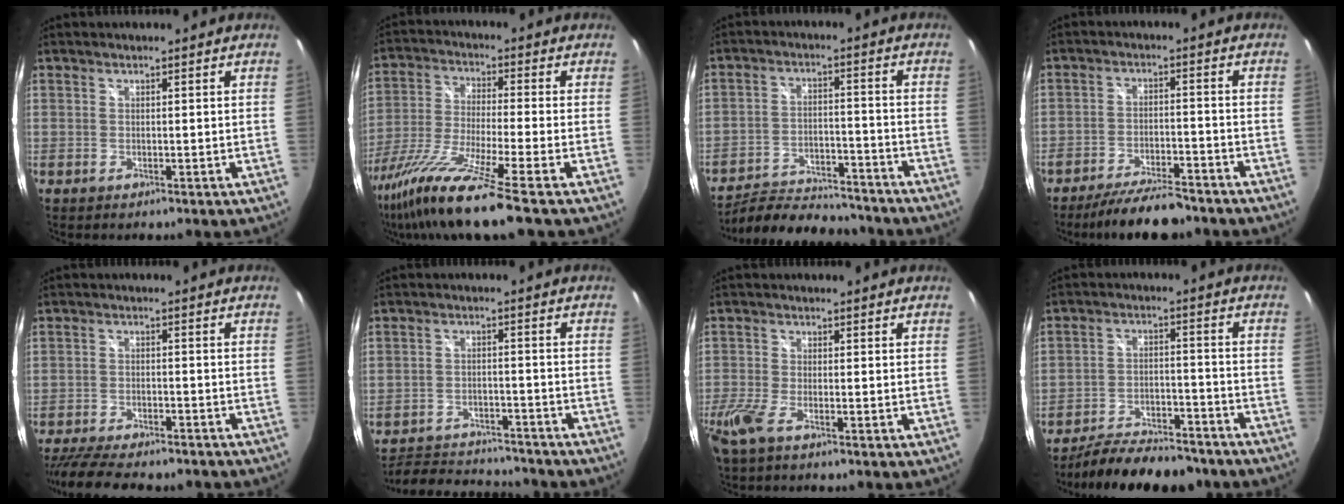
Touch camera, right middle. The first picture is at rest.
{"total": 14.8, "force": [-10.6, -1.4, 10.2], "torque": [-0.208, -0.045, -0.195]}
{"total": 15.1, "force": [-13.7, 3.2, 5.4], "torque": [-0.117, -0.001, -0.209]}
{"total": 11.2, "force": [-9.6, 2.8, 5.0], "torque": [-0.109, -0.006, -0.149]}
{"total": 14.7, "force": [-12.5, 3.2, 7.1], "torque": [-0.145, -0.037, -0.191]}
{"total": 14.0, "force": [-12.7, 3.7, 4.8], "torque": [-0.110, 0.000, -0.182]}
{"total": 6.3, "force": [-4.1, 1.7, 4.5], "torque": [-0.112, -0.020, -0.083]}
{"total": 15.2, "force": [-13.1, 4.1, 6.4], "torque": [-0.129, -0.008, -0.188]}